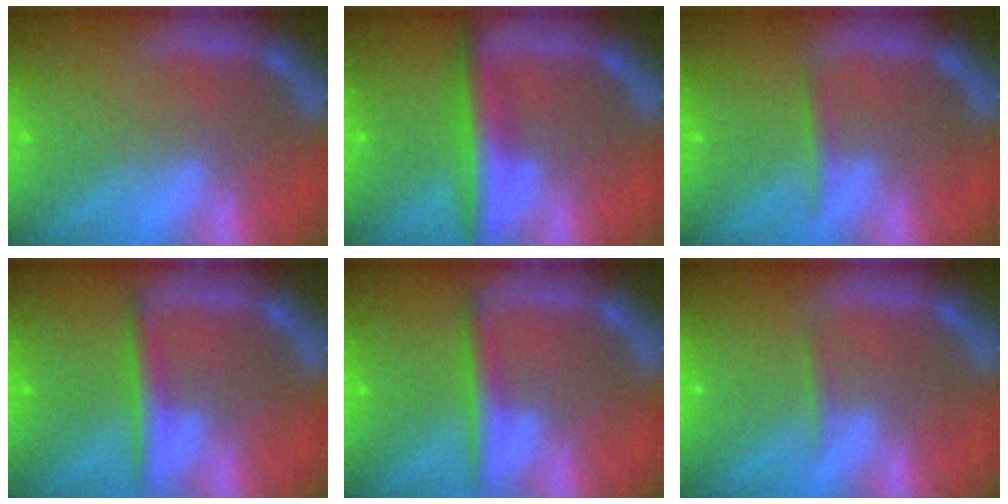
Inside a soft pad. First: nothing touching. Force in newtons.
{"total": 5.0}
{"total": 1.4}
{"total": 3.0}
{"total": 3.0}
{"total": 0.9}